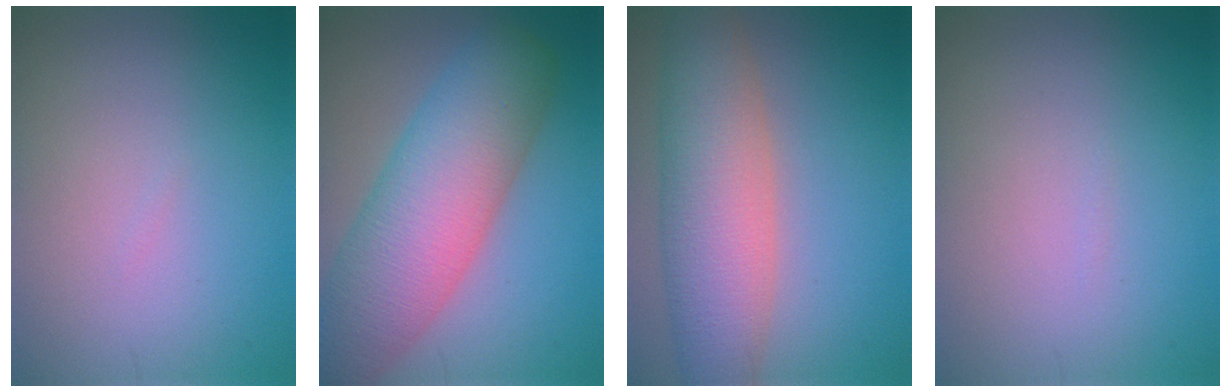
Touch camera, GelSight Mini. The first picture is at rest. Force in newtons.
{"total": 9.8, "press": 9.8, "slide": 0.4}
{"total": 7.6, "press": 7.6, "slide": 0.3}
{"total": 0.0}